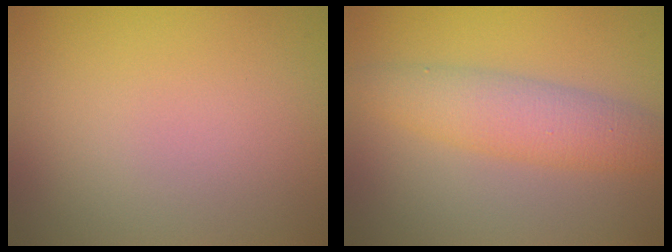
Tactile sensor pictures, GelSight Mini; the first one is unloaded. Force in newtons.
{"total": 4.2, "press": 4.2, "slide": 0.1}